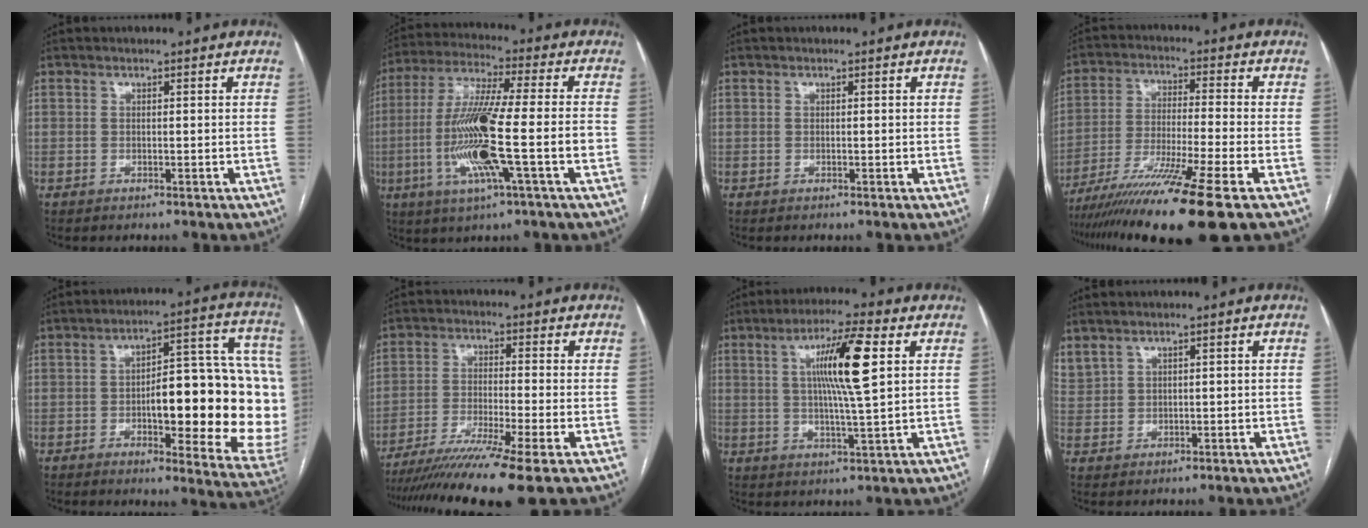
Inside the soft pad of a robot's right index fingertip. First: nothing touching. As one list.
[{"total": 15.8, "force": [-3.7, 0.4, 15.4], "torque": [-0.304, -0.009, -0.071]}, {"total": 0.0}, {"total": 16.2, "force": [-11.2, -1.6, 11.6], "torque": [-0.202, -0.044, -0.193]}, {"total": 24.9, "force": [-1.8, 6.7, 23.9], "torque": [-0.224, 0.037, -0.007]}, {"total": 13.7, "force": [-10.2, -1.7, 8.9], "torque": [-0.155, -0.039, -0.166]}, {"total": 10.6, "force": [2.8, 0.0, 10.2], "torque": [-0.180, 0.004, 0.047]}, {"total": 3.6, "force": [2.8, 1.9, 1.3], "torque": [-0.033, 0.014, 0.072]}]